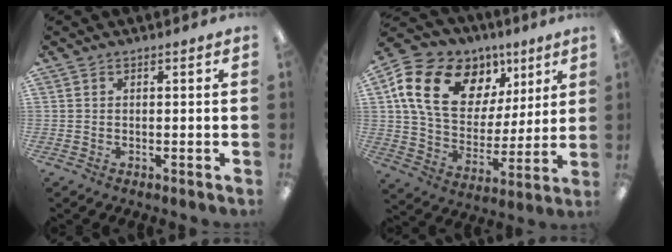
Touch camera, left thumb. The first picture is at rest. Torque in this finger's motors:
{"motor_torque": [0.21, 0.87, 1.79, -0.98, 0.42]}